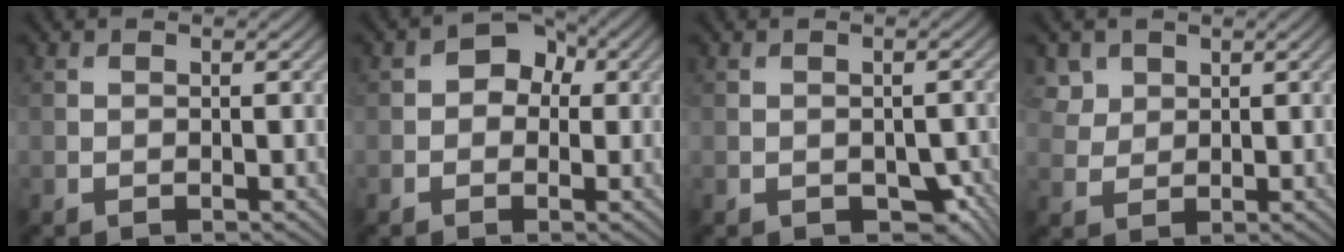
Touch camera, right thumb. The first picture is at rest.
{"total": 3.8, "force": [0.5, 3.0, 2.3], "torque": [-0.025, 0.005, -0.006]}
{"total": 4.2, "force": [-1.7, 2.8, 2.6], "torque": [-0.039, -0.017, -0.016]}
{"total": 3.0, "force": [1.7, 2.3, 0.9], "torque": [-0.032, -0.008, 0.041]}